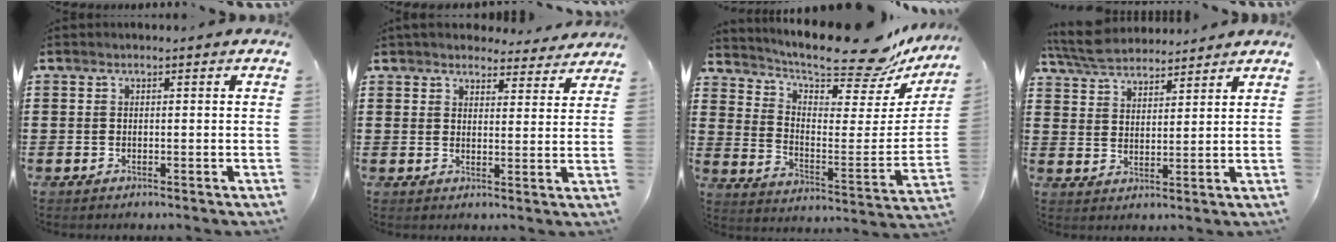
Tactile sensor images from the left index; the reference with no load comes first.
{"total": 4.3, "force": [4.2, 0.7, 0.5], "torque": [-0.018, -0.017, 0.075]}
{"total": 11.8, "force": [10.3, 1.7, 5.5], "torque": [-0.116, -0.079, 0.170]}
{"total": 6.0, "force": [5.7, 1.3, 1.4], "torque": [-0.048, -0.014, 0.105]}